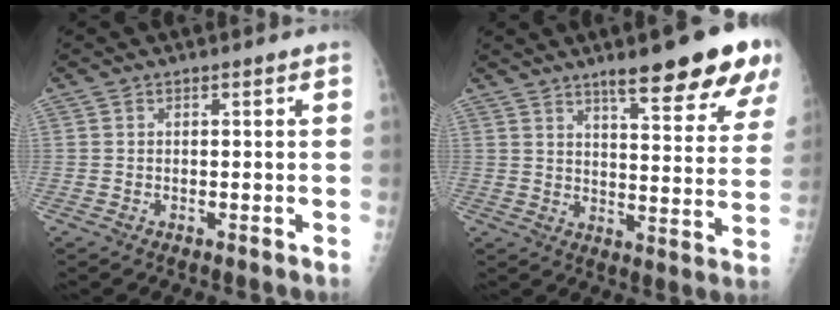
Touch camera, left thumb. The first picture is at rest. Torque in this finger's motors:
{"motor_torque": [0.34, 0.10, 1.02, -0.71, 0.07]}